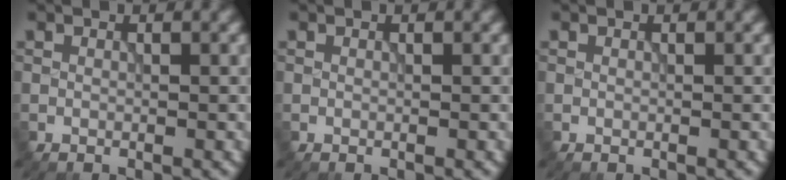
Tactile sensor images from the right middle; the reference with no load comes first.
{"total": 0.0}
{"total": 0.0}